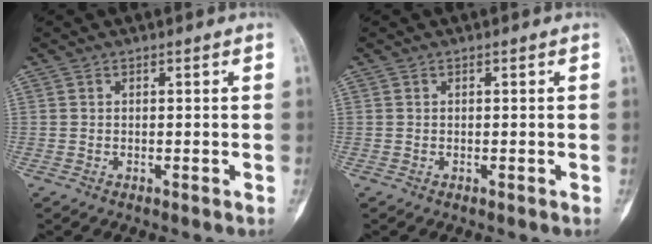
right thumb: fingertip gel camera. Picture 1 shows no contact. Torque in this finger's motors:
{"motor_torque": [-0.08, 0.00, -0.04, -0.02, 0.02]}